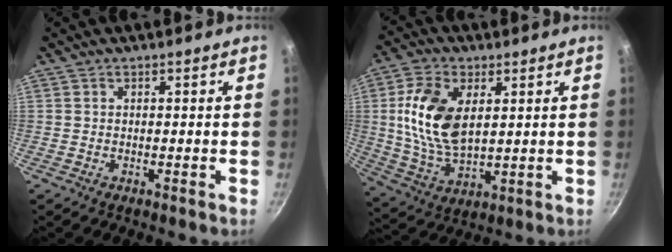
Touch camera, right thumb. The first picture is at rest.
{"total": 14.7, "force": [3.2, 8.4, 11.6], "torque": [-0.215, -0.013, 0.068]}